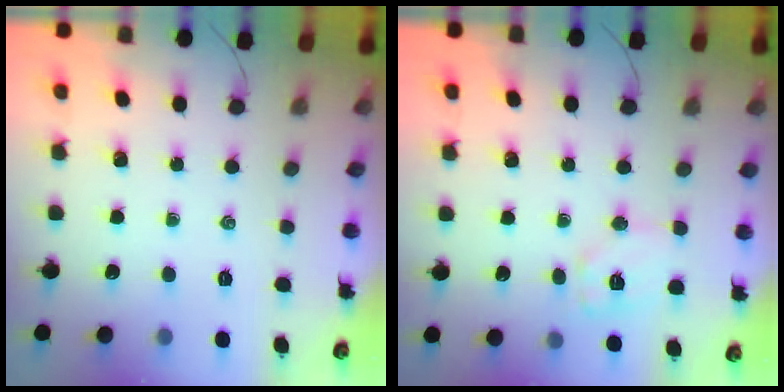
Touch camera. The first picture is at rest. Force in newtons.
{"total": 9.7, "press": 9.7, "slide": 0.6}